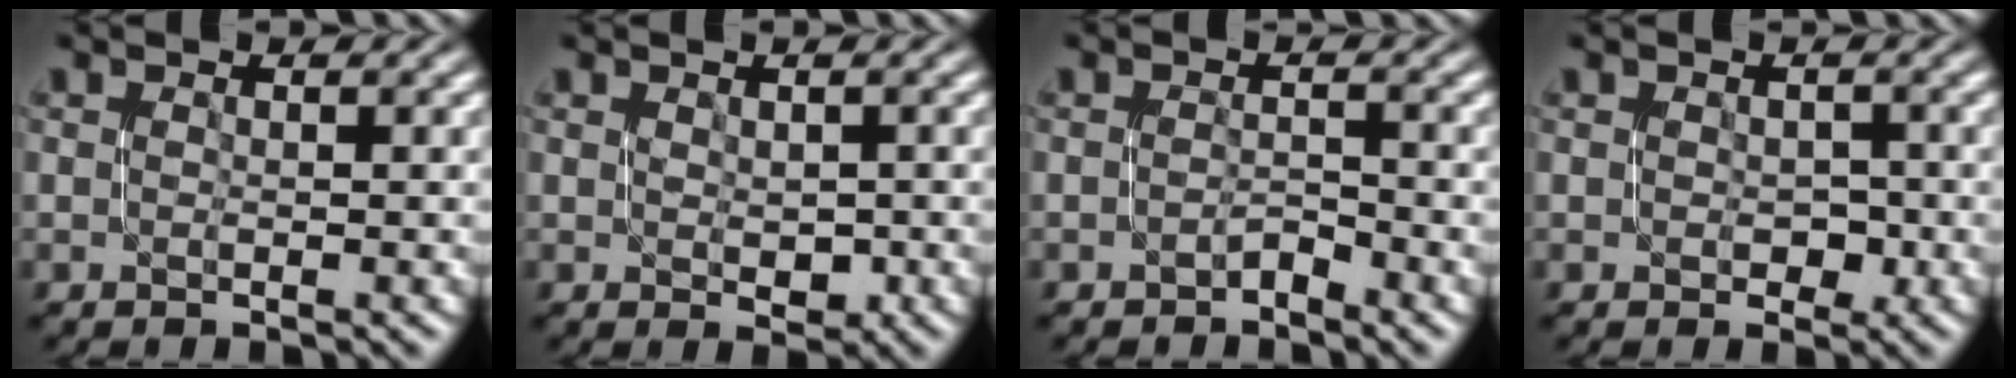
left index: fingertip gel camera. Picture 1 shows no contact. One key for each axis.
{"total": 0.8, "fx": 0.1, "fy": 0.5, "fz": 0.7, "tx": -0.008, "ty": -0.001, "tz": 0.007}
{"total": 0.7, "fx": -0.7, "fy": 0.0, "fz": -0.1, "tx": 0.003, "ty": 0.005, "tz": -0.015}
{"total": 1.1, "fx": -0.3, "fy": 0.9, "fz": 0.5, "tx": -0.004, "ty": 0.000, "tz": -0.003}